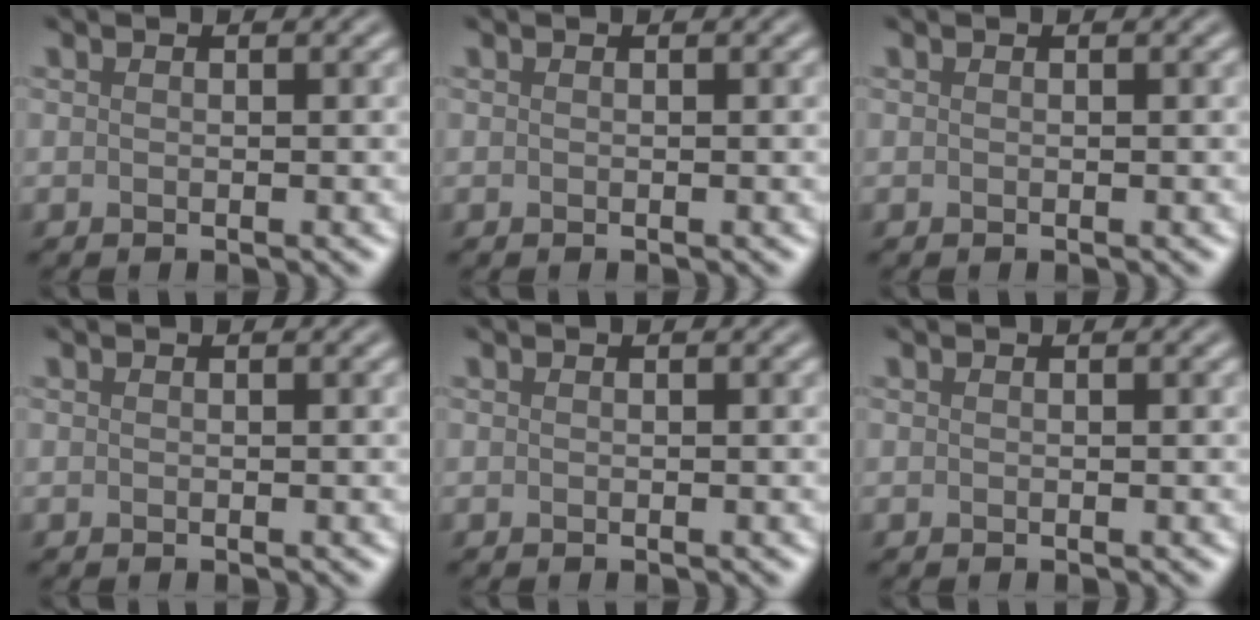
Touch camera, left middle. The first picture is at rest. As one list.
[{"total": 0.0}, {"total": 0.0}, {"total": 0.0}, {"total": 0.0}, {"total": 0.0}]